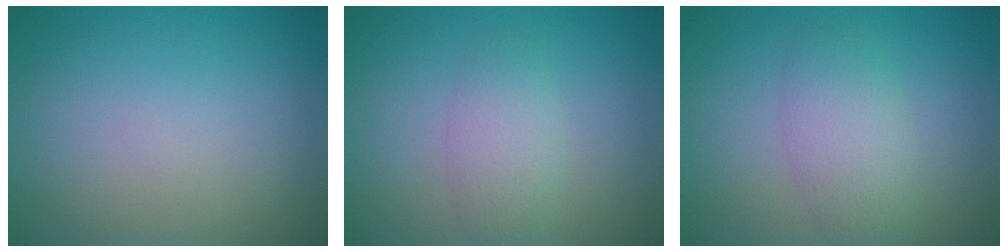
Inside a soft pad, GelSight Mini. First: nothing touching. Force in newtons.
{"total": 2.4, "press": 2.4, "slide": 0.1}
{"total": 3.4, "press": 3.4, "slide": 0.1}